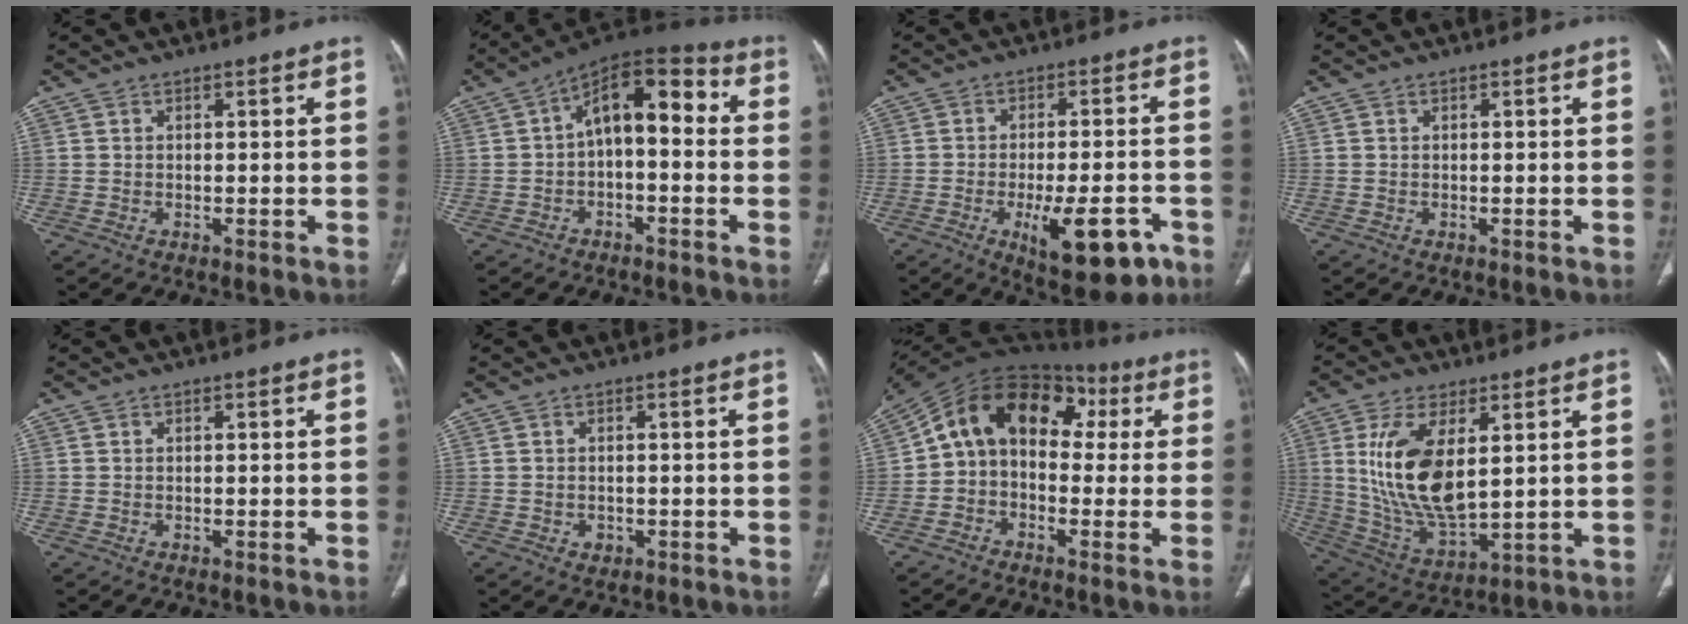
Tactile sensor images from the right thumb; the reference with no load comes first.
{"total": 12.2, "force": [0.2, 6.5, 10.4], "torque": [-0.127, 0.050, -0.011]}
{"total": 13.4, "force": [-5.9, 5.1, 10.9], "torque": [-0.144, 0.014, -0.076]}
{"total": 0.0}
{"total": 0.0}
{"total": 1.6, "force": [-0.6, 1.3, 0.8], "torque": [-0.007, 0.003, -0.003]}
{"total": 15.9, "force": [2.6, 11.2, 10.9], "torque": [-0.138, 0.055, 0.026]}
{"total": 16.0, "force": [3.7, 7.4, 13.8], "torque": [-0.269, -0.025, 0.086]}